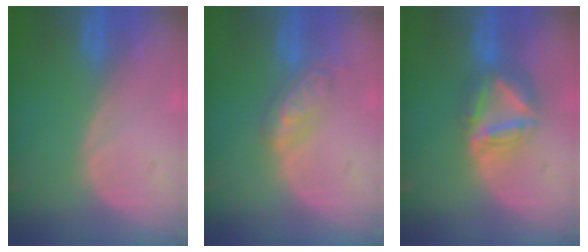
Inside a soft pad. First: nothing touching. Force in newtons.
{"total": 5.8, "press": 5.0, "slide": 2.9}
{"total": 7.9, "press": 6.8, "slide": 4.0}